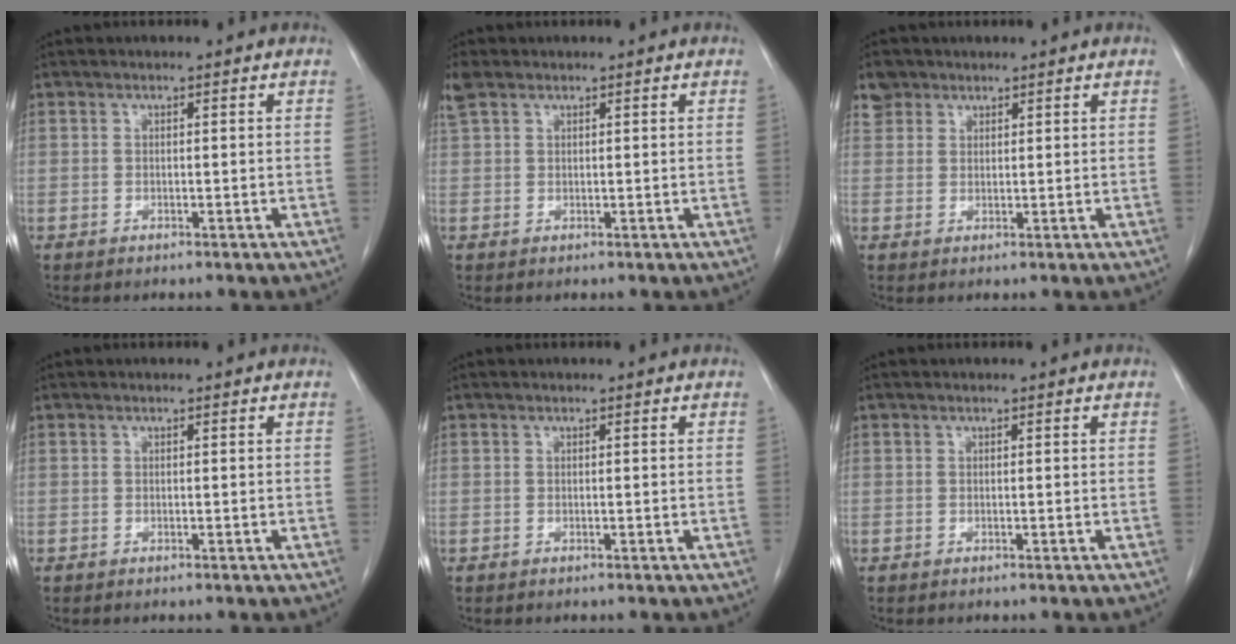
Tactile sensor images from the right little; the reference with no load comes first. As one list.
[{"total": 2.6, "force": [1.8, 1.4, 1.3], "torque": [-0.040, 0.022, 0.041]}, {"total": 2.7, "force": [1.9, 1.9, 0.1], "torque": [0.003, 0.008, 0.031]}, {"total": 0.0}, {"total": 0.0}, {"total": 0.0}]